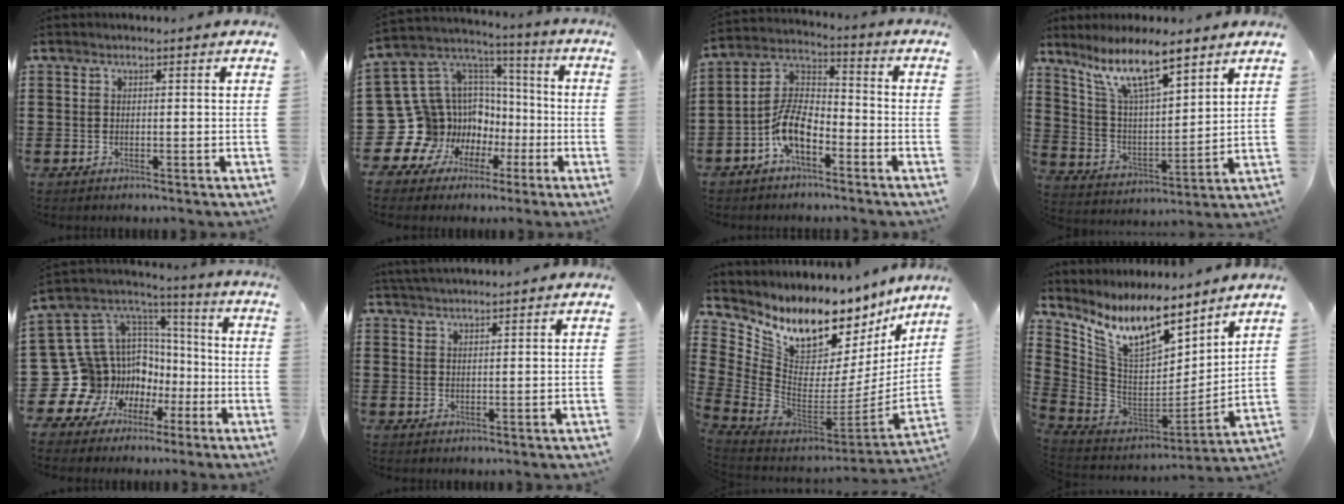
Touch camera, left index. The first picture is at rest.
{"total": 15.5, "force": [-5.1, 14.1, 3.9], "torque": [-0.149, -0.023, -0.046]}
{"total": 8.6, "force": [-4.7, 3.6, 6.3], "torque": [-0.155, -0.002, -0.097]}
{"total": 10.9, "force": [8.1, 2.5, 6.9], "torque": [-0.156, -0.024, 0.147]}
{"total": 14.8, "force": [-5.2, 13.4, 3.5], "torque": [-0.133, -0.028, -0.047]}
{"total": 2.5, "force": [2.5, -0.3, 0.3], "torque": [-0.011, -0.002, 0.049]}
{"total": 9.0, "force": [7.5, 3.9, 3.1], "torque": [-0.085, -0.092, 0.129]}
{"total": 12.8, "force": [9.0, 4.3, 8.1], "torque": [-0.188, -0.058, 0.159]}